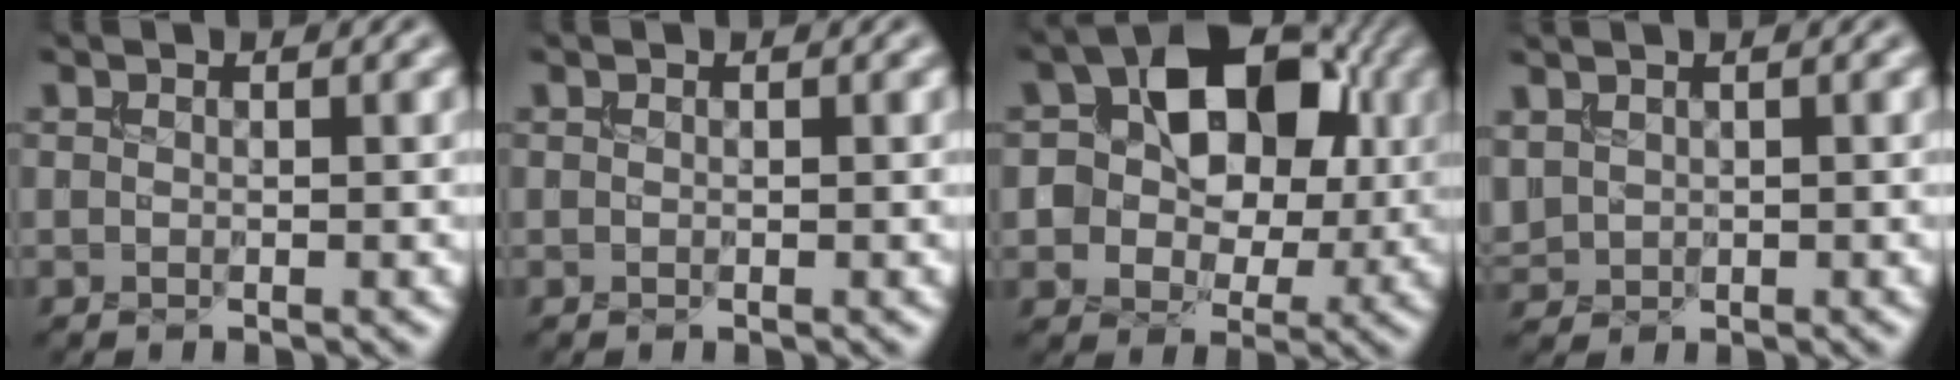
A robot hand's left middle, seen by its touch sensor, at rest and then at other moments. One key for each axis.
{"total": 0.0}
{"total": 11.7, "fx": 1.7, "fy": 8.7, "fz": 7.7, "tx": -0.085, "ty": 0.032, "tz": 0.014}
{"total": 1.1, "fx": 0.5, "fy": 1.0, "fz": 0.3, "tx": -0.010, "ty": 0.004, "tz": 0.020}